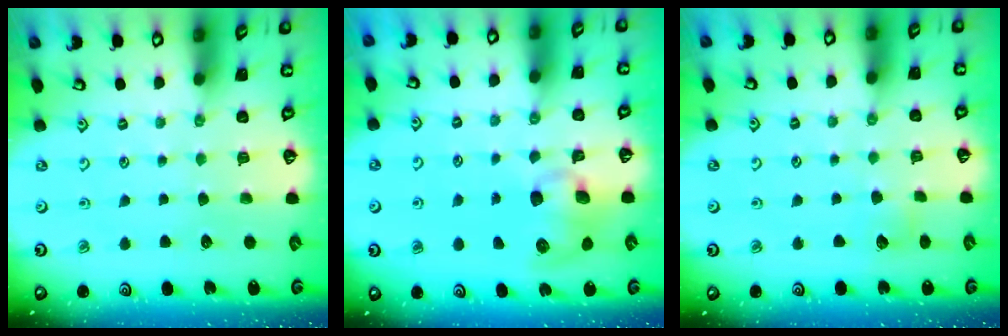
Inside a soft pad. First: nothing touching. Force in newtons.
{"total": 9.1, "press": 9.0, "slide": 1.3}
{"total": 3.1, "press": 3.0, "slide": 0.5}